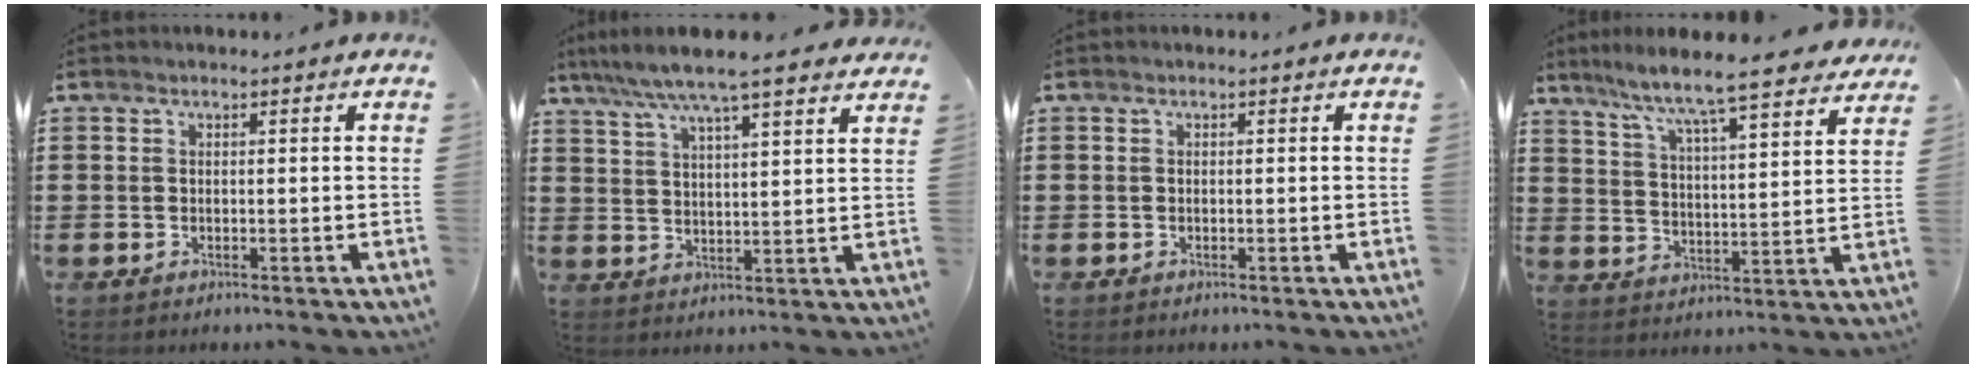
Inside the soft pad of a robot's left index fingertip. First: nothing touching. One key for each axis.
{"total": 6.5, "fx": 5.5, "fy": 0.0, "fz": 3.4, "tx": -0.085, "ty": -0.020, "tz": 0.094}
{"total": 0.0}
{"total": 7.5, "fx": 6.7, "fy": -0.1, "fz": 3.2, "tx": -0.093, "ty": -0.046, "tz": 0.109}